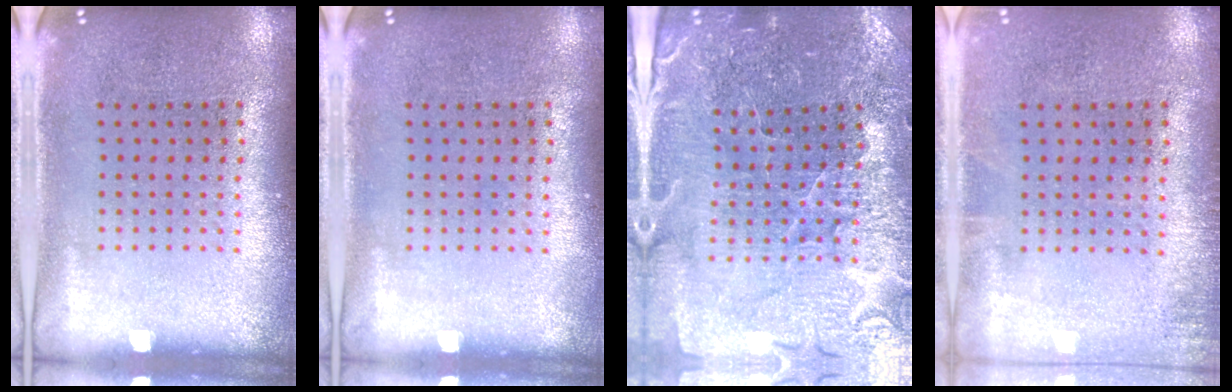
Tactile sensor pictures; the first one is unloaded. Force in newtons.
{"total": 0.0}
{"total": 3.3, "press": 3.3, "slide": 0.2}
{"total": 0.9, "press": 0.9, "slide": 0.2}